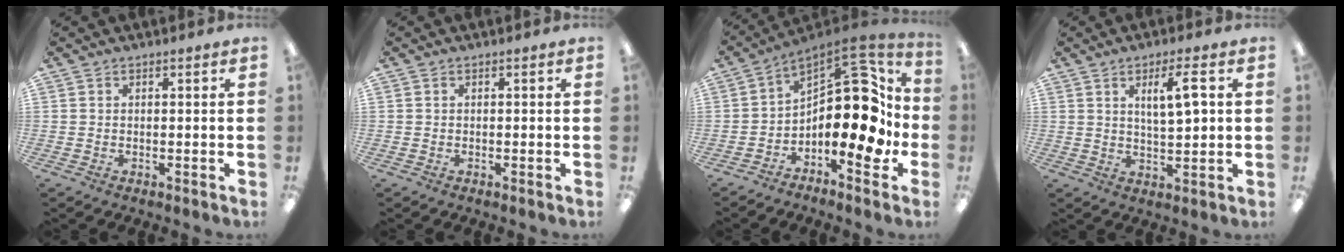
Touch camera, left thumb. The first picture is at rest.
{"total": 0.0}
{"total": 19.2, "force": [0.1, 9.8, 16.6], "torque": [-0.239, -0.010, 0.006]}
{"total": 6.9, "force": [2.9, 2.0, 6.0], "torque": [-0.105, -0.002, 0.044]}